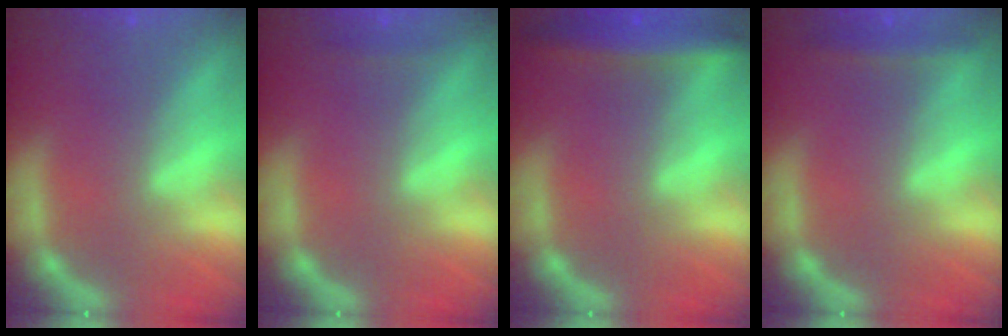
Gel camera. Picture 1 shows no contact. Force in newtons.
{"total": 0.9}
{"total": 4.5}
{"total": 1.9}